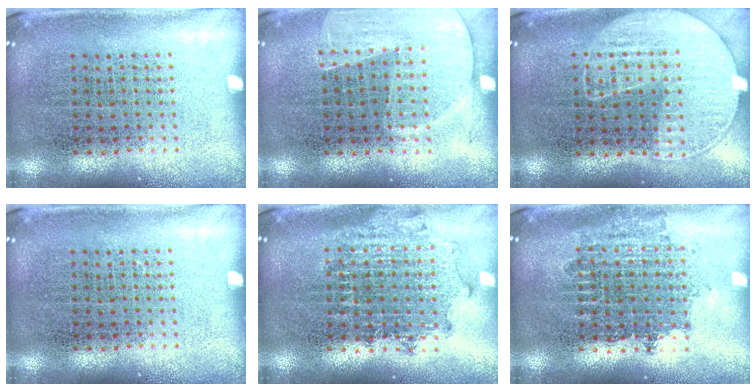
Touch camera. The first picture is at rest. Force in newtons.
{"total": 1.4, "press": 1.3, "slide": 0.5}
{"total": 1.1, "press": 1.0, "slide": 0.6}
{"total": 0.0}
{"total": 1.8, "press": 1.4, "slide": 1.0}
{"total": 1.8, "press": 1.4, "slide": 1.1}